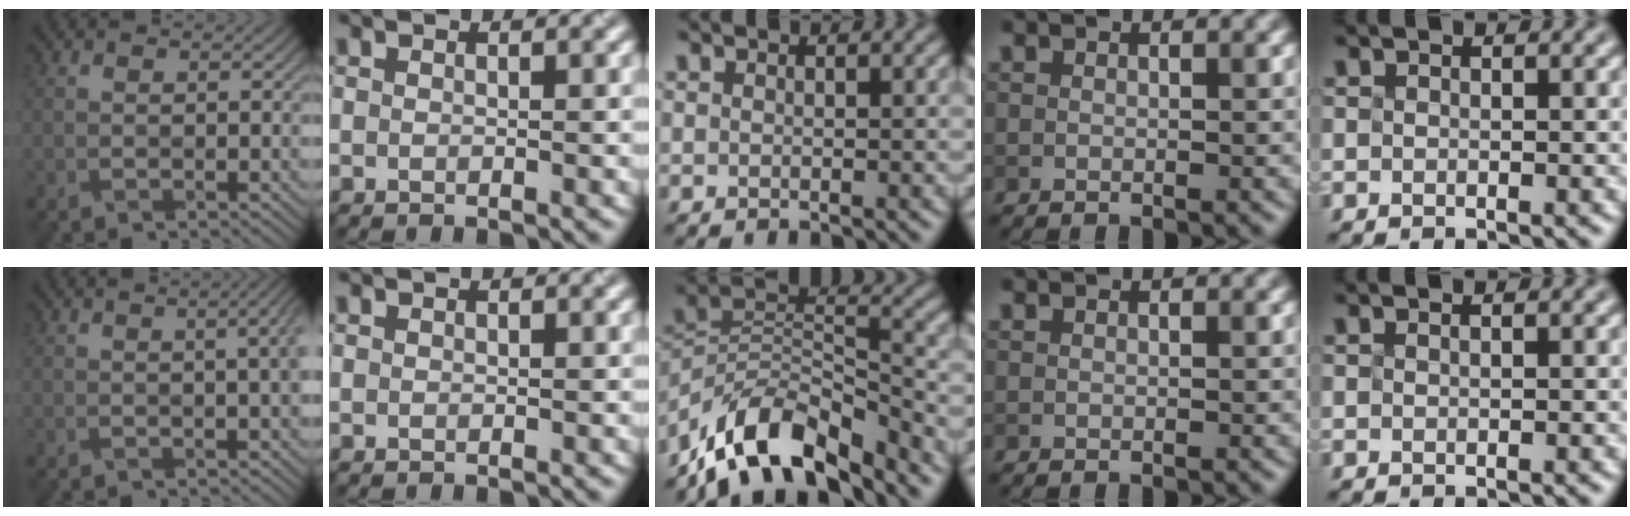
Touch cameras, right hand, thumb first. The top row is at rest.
{"thumb": {"total": 4.3, "force": [0.2, 1.0, 4.2], "torque": [-0.042, 0.016, 0.002]}, "middle": {"total": 11.0, "force": [-8.3, 4.2, 5.8], "torque": [-0.091, 0.009, -0.168]}, "little": {"total": 0.7, "force": [0.2, 0.5, 0.4], "torque": [0.003, 0.007, -0.003]}}